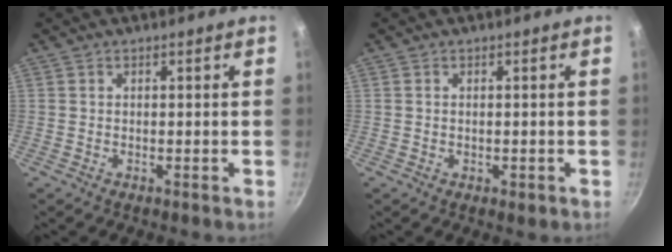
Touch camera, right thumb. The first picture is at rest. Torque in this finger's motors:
{"motor_torque": [-0.27, 0.01, -0.23, 0.07, 0.07]}